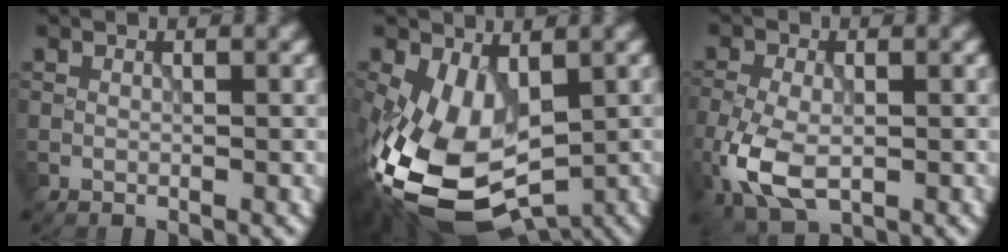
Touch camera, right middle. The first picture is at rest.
{"total": 11.7, "force": [-2.3, 6.9, 9.1], "torque": [-0.199, -0.029, -0.027]}
{"total": 5.8, "force": [-1.9, 3.3, 4.4], "torque": [-0.108, -0.012, -0.036]}